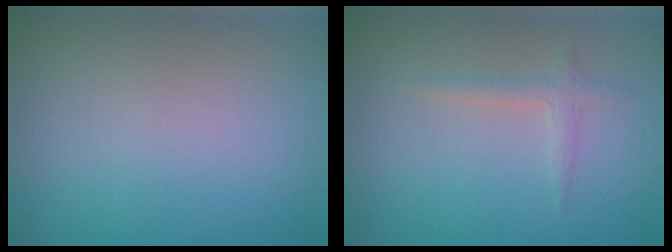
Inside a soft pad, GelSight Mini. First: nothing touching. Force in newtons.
{"total": 1.3, "press": 1.3, "slide": 0.0}